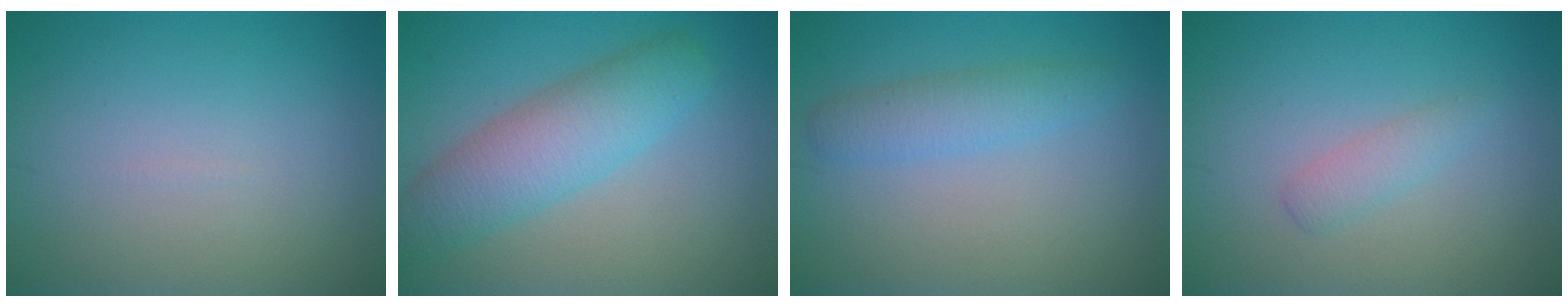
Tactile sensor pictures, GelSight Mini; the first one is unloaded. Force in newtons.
{"total": 5.7, "press": 5.7, "slide": 0.1}
{"total": 2.5, "press": 2.5, "slide": 0.0}
{"total": 1.5, "press": 1.5, "slide": 0.1}